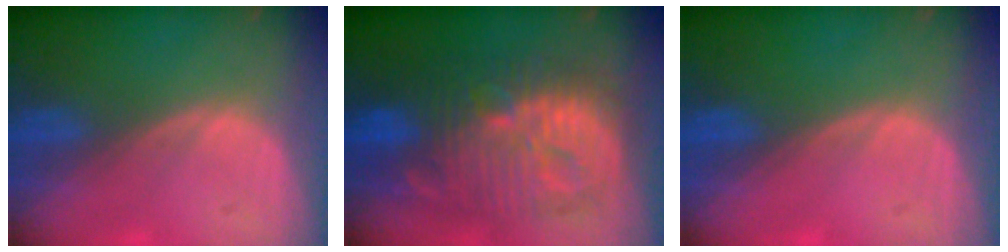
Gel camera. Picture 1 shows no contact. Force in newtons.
{"total": 13.7, "press": 13.7, "slide": 1.1}
{"total": 0.0}